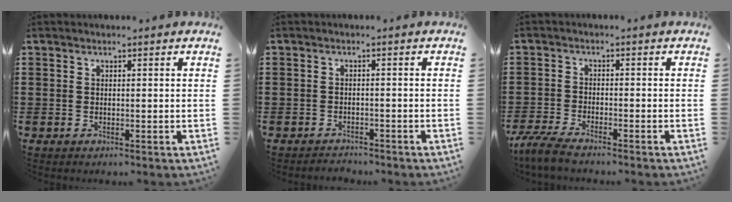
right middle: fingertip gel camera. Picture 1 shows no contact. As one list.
[{"total": 1.4, "force": [-1.4, 0.2, 0.0], "torque": [-0.005, -0.001, -0.030]}, {"total": 4.0, "force": [-3.6, 0.1, 1.8], "torque": [-0.059, -0.016, -0.076]}]